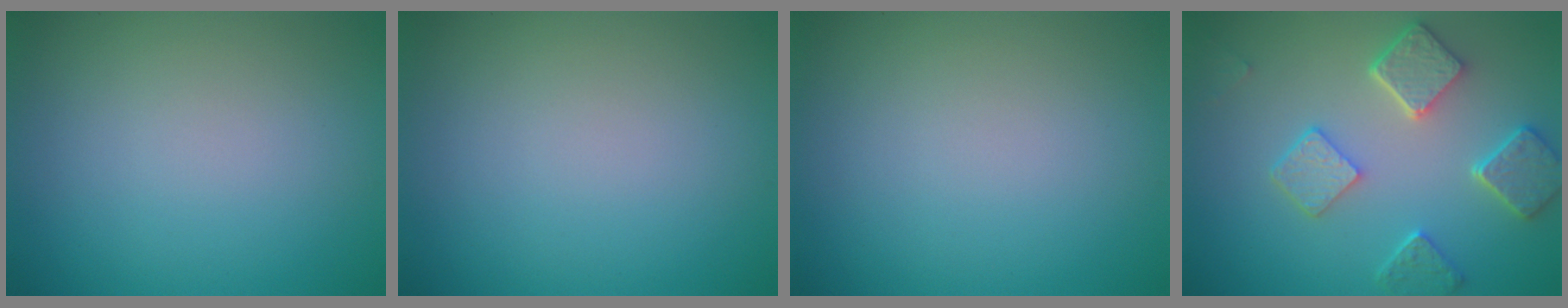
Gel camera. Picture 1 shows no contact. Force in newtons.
{"total": 0.0}
{"total": 0.0}
{"total": 5.2, "press": 4.1, "slide": 3.2}